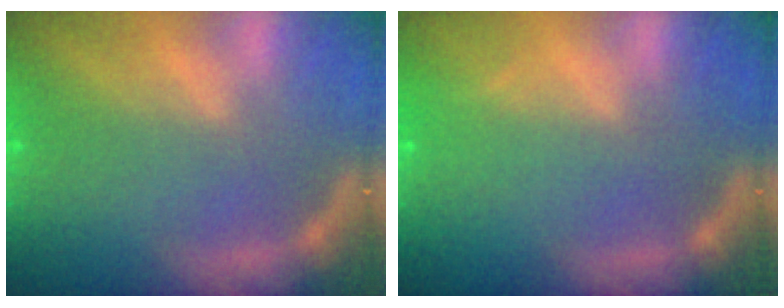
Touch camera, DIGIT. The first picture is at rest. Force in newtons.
{"total": 0.9}